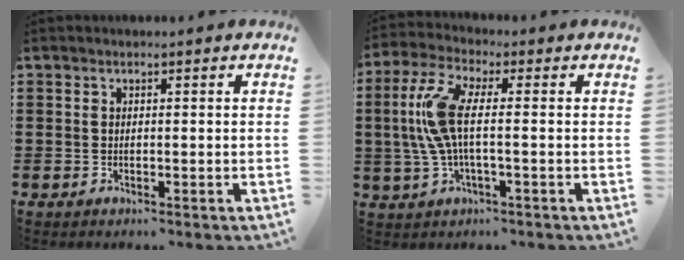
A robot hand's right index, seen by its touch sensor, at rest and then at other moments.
{"total": 8.8, "force": [0.1, 2.7, 8.4], "torque": [-0.203, -0.014, -0.011]}